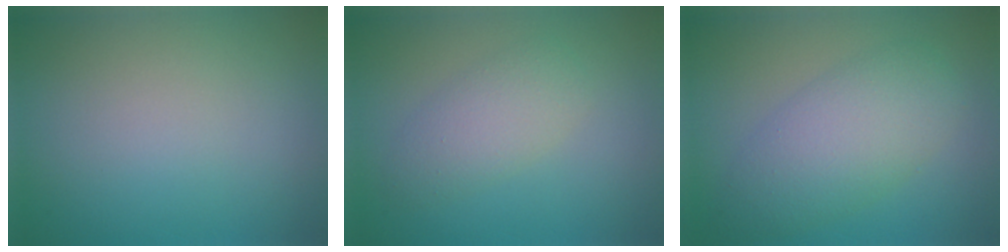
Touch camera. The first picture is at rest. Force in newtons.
{"total": 3.1, "press": 3.1, "slide": 0.2}
{"total": 5.6, "press": 5.6, "slide": 0.1}